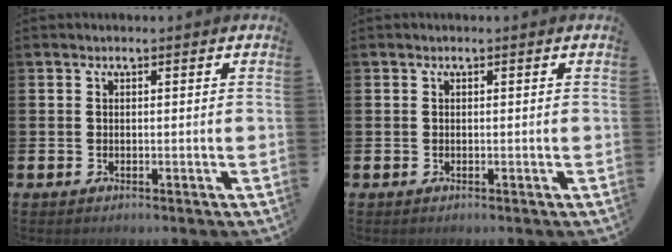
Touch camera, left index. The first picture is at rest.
{"total": 0.0}